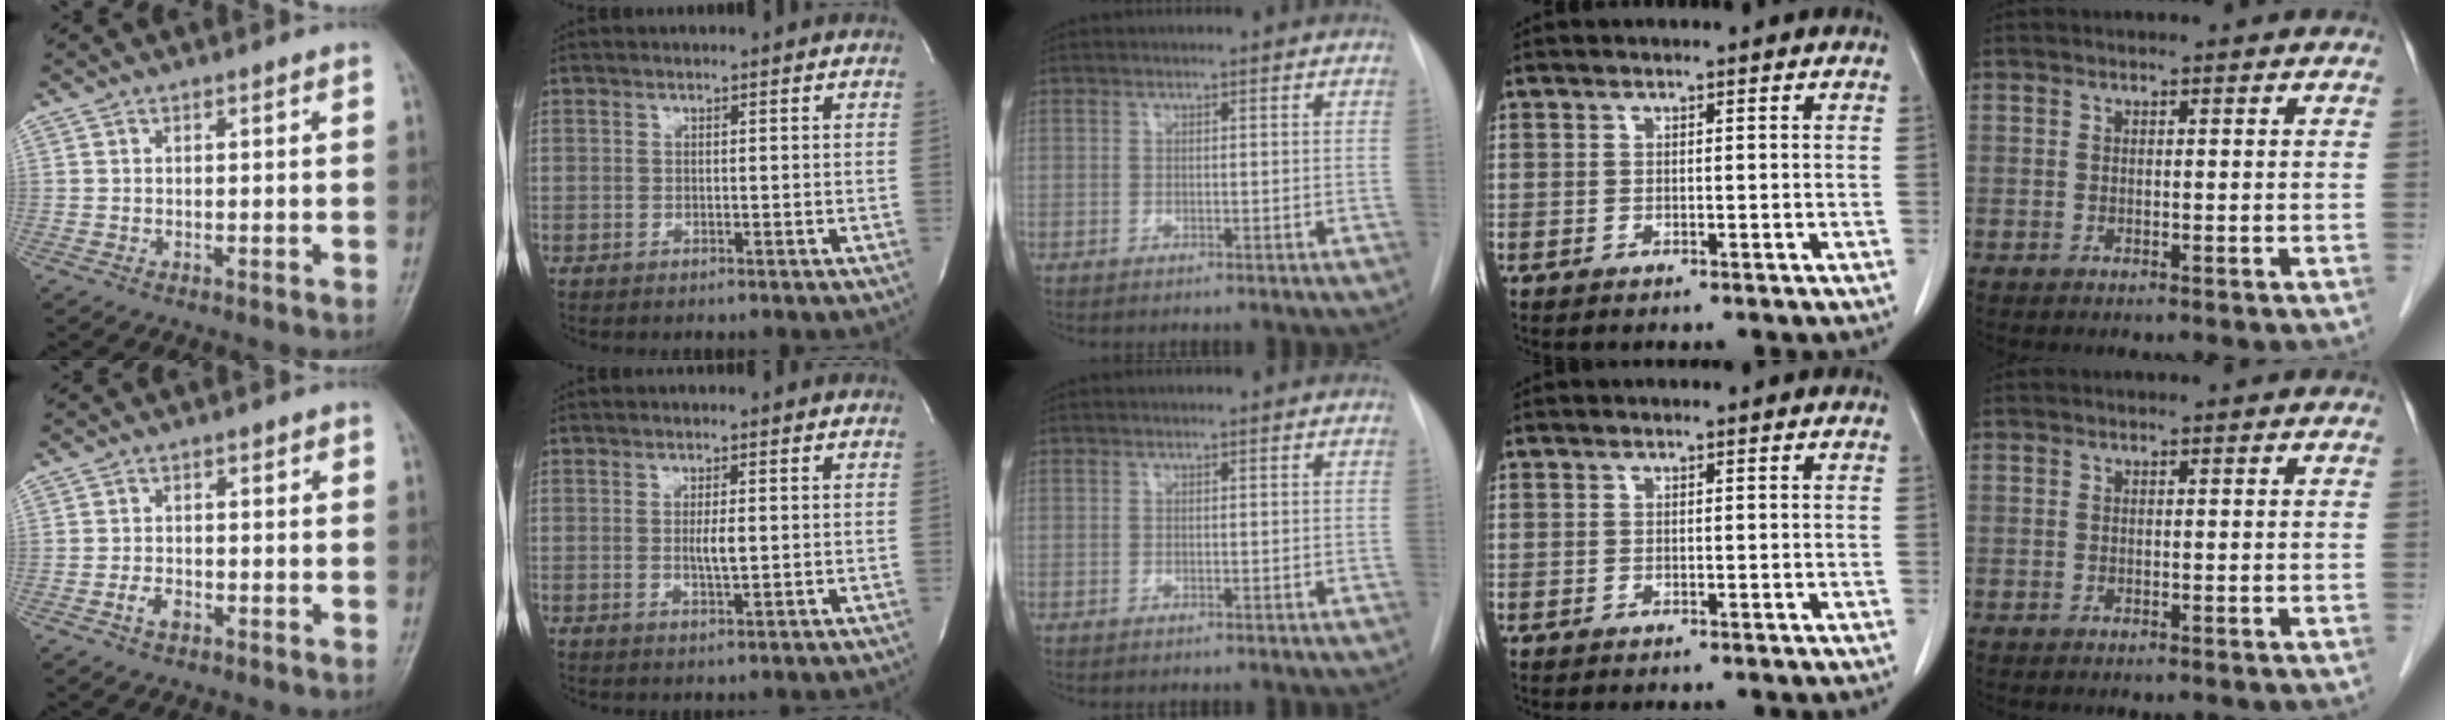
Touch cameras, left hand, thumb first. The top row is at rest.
{"thumb": {"total": 2.6, "force": [-1.5, 1.6, 1.4], "torque": [-0.023, 0.011, -0.026]}, "index": {"total": 2.5, "force": [0.2, 0.3, 2.4], "torque": [-0.047, -0.004, 0.004]}}